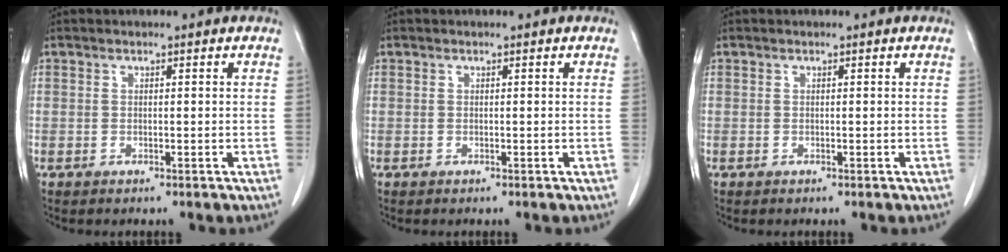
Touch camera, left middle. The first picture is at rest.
{"total": 0.0}
{"total": 0.0}